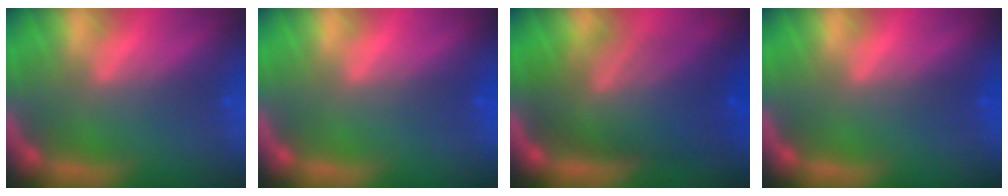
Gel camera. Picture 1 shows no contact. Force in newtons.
{"total": 0.9}
{"total": 10.1}
{"total": 0.9}